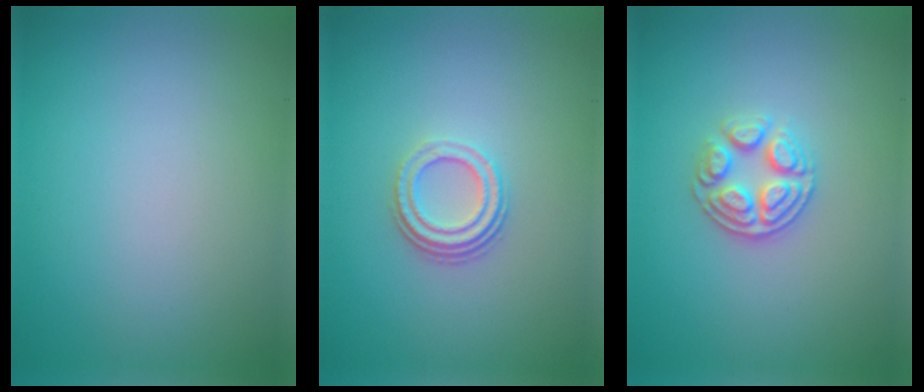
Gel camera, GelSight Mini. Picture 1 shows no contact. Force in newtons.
{"total": 3.2, "press": 2.3, "slide": 2.2}
{"total": 3.3, "press": 2.9, "slide": 1.6}